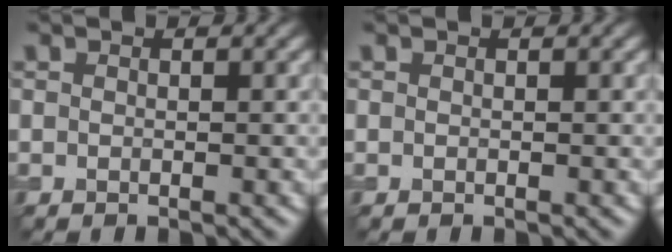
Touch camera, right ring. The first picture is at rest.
{"total": 0.0}